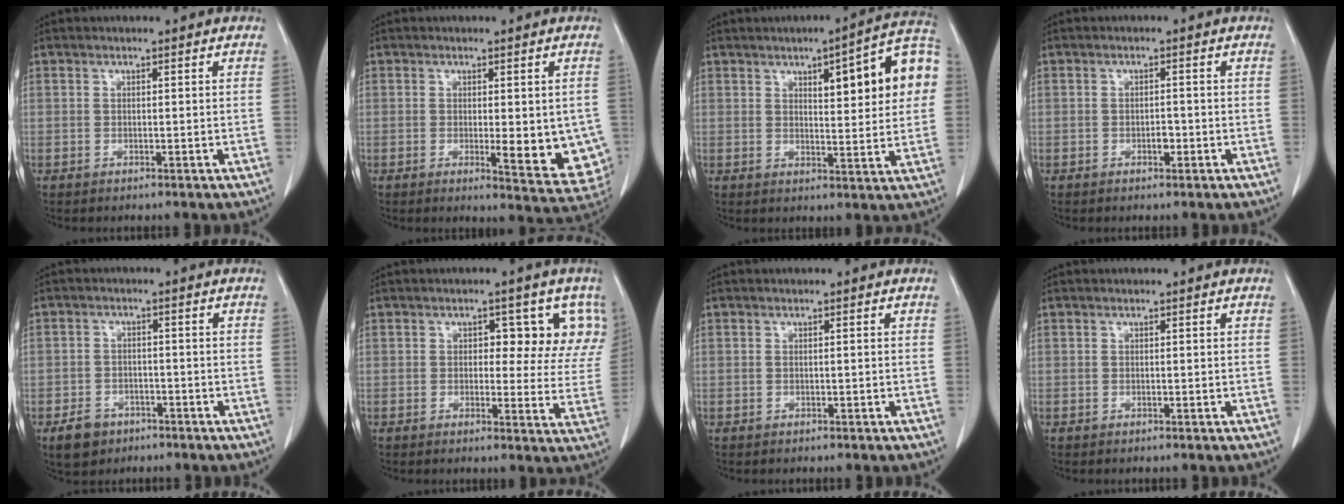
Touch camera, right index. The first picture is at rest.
{"total": 9.3, "force": [-1.6, 2.9, 8.7], "torque": [-0.089, -0.018, -0.017]}
{"total": 13.7, "force": [3.8, 2.7, 12.9], "torque": [-0.165, 0.025, 0.046]}
{"total": 1.4, "force": [-0.6, 0.7, 1.1], "torque": [-0.016, 0.002, -0.009]}
{"total": 4.7, "force": [-2.8, 3.5, 1.3], "torque": [-0.024, 0.008, -0.038]}
{"total": 8.0, "force": [3.5, 4.6, 5.5], "torque": [-0.043, 0.006, 0.031]}
{"total": 0.0}
{"total": 0.0}